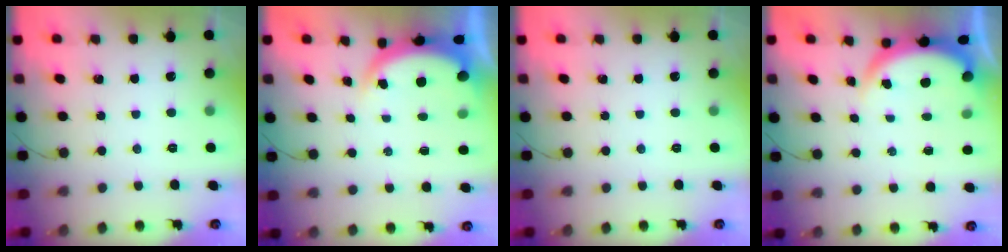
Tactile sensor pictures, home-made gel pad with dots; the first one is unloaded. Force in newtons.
{"total": 4.5, "press": 4.4, "slide": 0.8}
{"total": 0.0}
{"total": 4.0, "press": 4.0, "slide": 0.1}